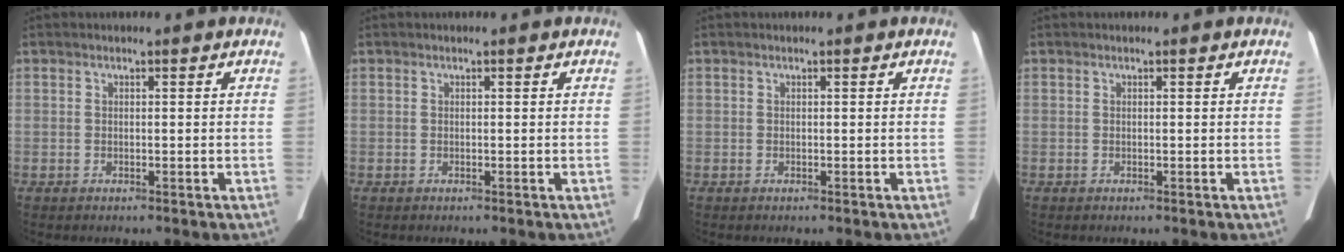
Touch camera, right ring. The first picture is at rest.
{"total": 0.0}
{"total": 0.0}
{"total": 0.0}